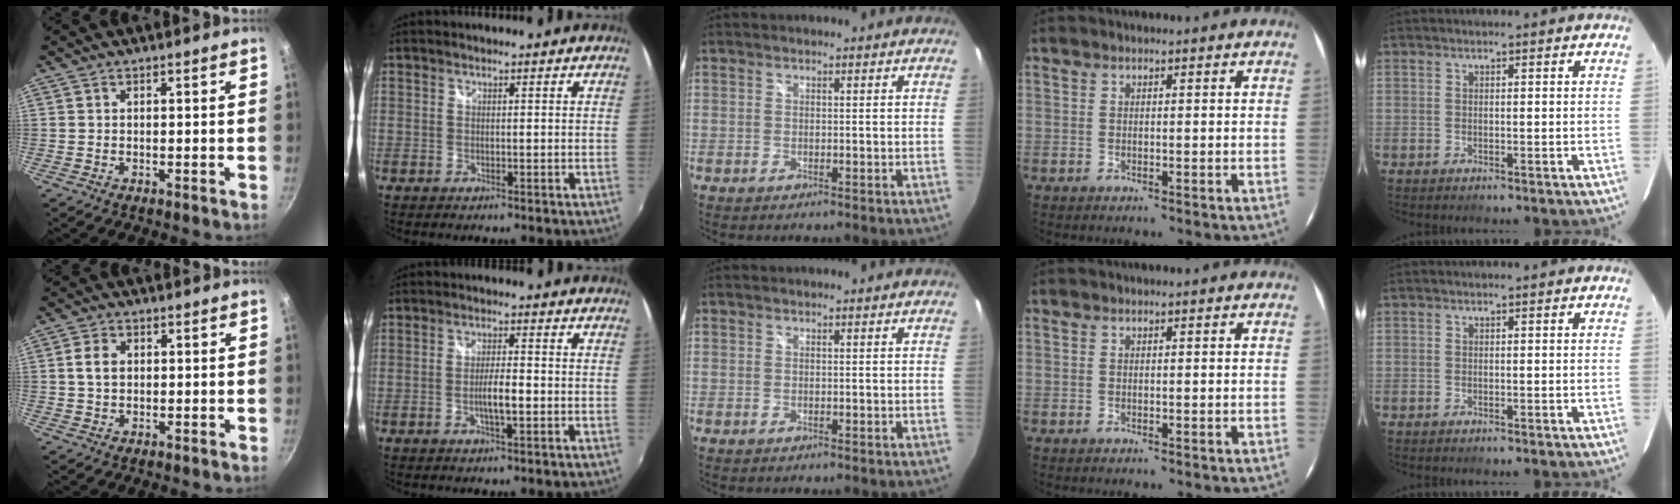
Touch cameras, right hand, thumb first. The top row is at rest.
{"thumb": {"total": 3.6, "force": [0.5, 2.7, 2.4], "torque": [-0.038, 0.007, 0.007]}, "index": {"total": 3.8, "force": [-1.1, 0.5, 3.6], "torque": [-0.067, 0.001, -0.018]}}